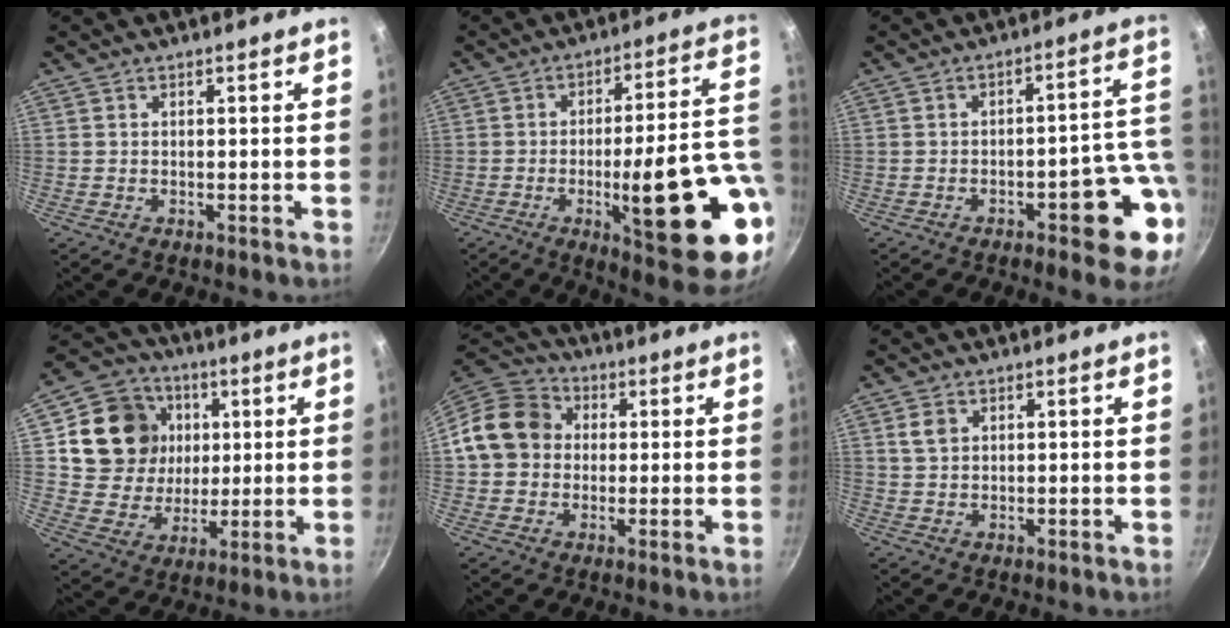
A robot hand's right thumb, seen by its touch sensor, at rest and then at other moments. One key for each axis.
{"total": 22.7, "fx": -4.6, "fy": 5.2, "fz": 21.6, "tx": -0.275, "ty": 0.008, "tz": -0.053}
{"total": 12.2, "fx": -3.6, "fy": 4.1, "fz": 10.9, "tx": -0.087, "ty": 0.031, "tz": -0.046}
{"total": 16.9, "fx": 3.9, "fy": 14.7, "fz": 7.2, "tx": -0.109, "ty": 0.002, "tz": 0.072}
{"total": 12.8, "fx": 1.3, "fy": 11.2, "fz": 6.2, "tx": -0.086, "ty": 0.028, "tz": 0.004}
{"total": 2.8, "fx": 1.1, "fy": 2.1, "fz": 1.6, "tx": -0.019, "ty": 0.001, "tz": 0.022}